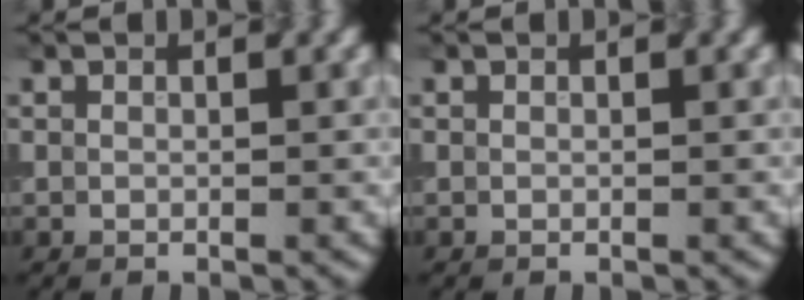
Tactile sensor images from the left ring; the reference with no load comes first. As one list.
[{"total": 0.0}]